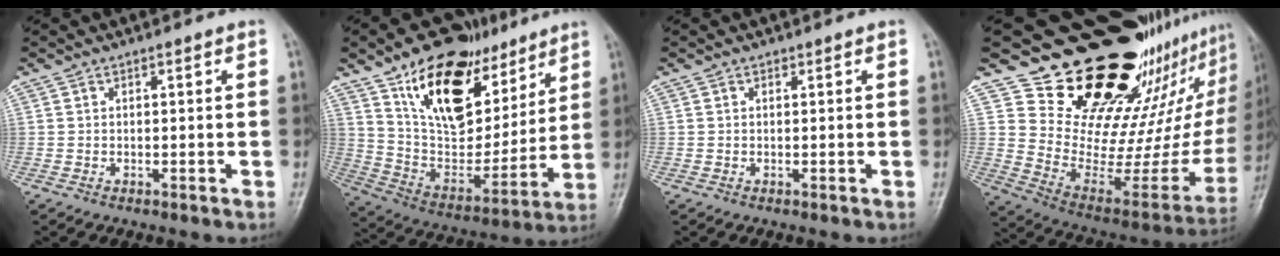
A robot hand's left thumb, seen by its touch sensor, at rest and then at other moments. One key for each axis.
{"total": 23.5, "fx": 13.4, "fy": 12.8, "fz": 14.5, "tx": -0.185, "ty": -0.053, "tz": 0.240}
{"total": 0.0}
{"total": 28.9, "fx": 21.1, "fy": 11.4, "fz": 16.2, "tx": -0.199, "ty": -0.153, "tz": 0.321}